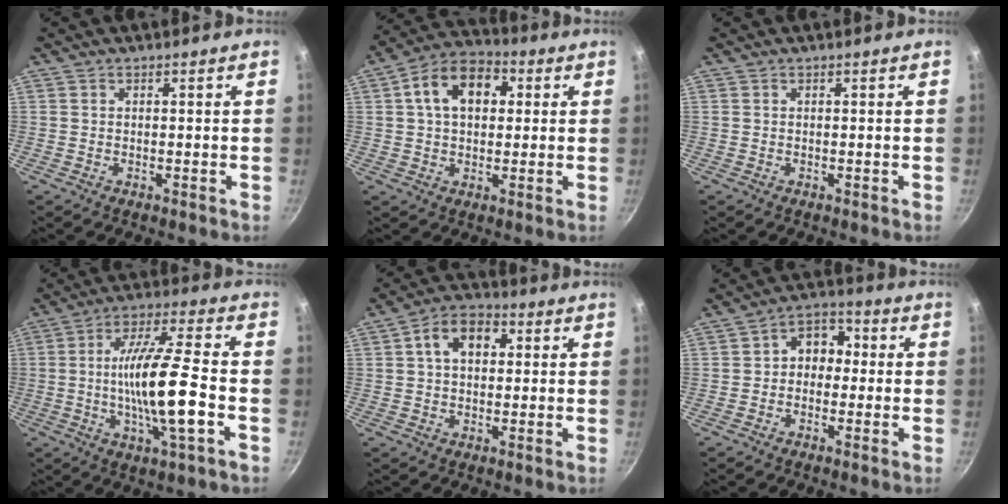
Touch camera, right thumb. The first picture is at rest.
{"total": 12.4, "force": [3.0, 8.4, 8.6], "torque": [-0.113, 0.020, 0.033]}
{"total": 0.0}
{"total": 15.4, "force": [-2.8, 2.7, 14.9], "torque": [-0.265, 0.020, -0.055]}
{"total": 8.7, "force": [2.0, 6.0, 6.0], "torque": [-0.073, 0.018, 0.021]}
{"total": 7.1, "force": [0.1, 5.6, 4.4], "torque": [-0.019, 0.022, -0.017]}